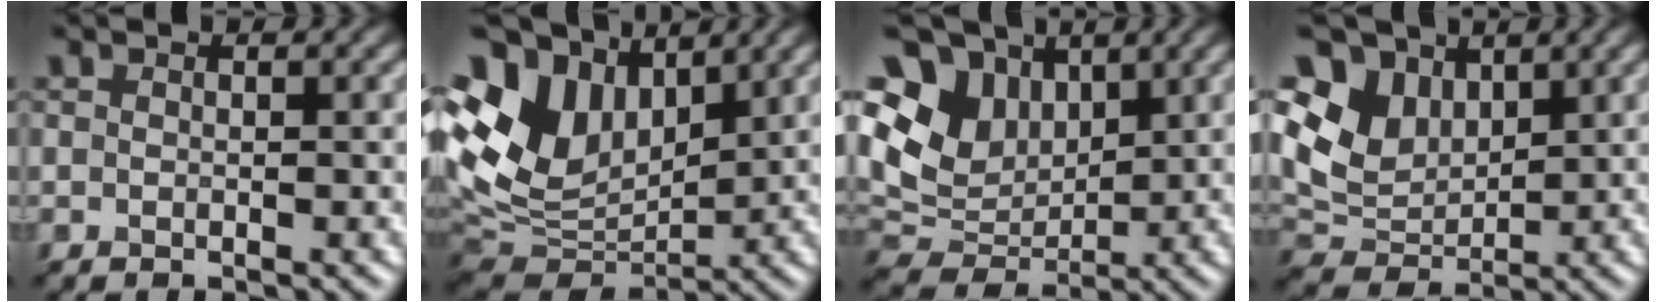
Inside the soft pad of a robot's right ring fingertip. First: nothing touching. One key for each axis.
{"total": 10.7, "fx": 5.7, "fy": 6.8, "fz": 5.9, "tx": -0.156, "ty": 0.032, "tz": 0.120}
{"total": 8.3, "fx": 4.4, "fy": 5.7, "fz": 4.0, "tx": -0.100, "ty": 0.018, "tz": 0.090}
{"total": 5.2, "fx": 3.2, "fy": 3.6, "fz": 1.9, "tx": -0.056, "ty": 0.010, "tz": 0.067}